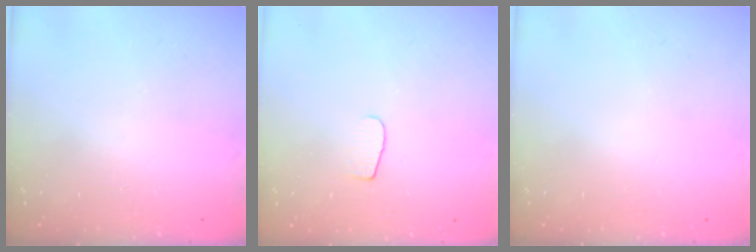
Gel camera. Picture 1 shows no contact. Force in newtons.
{"total": 4.8, "press": 4.8, "slide": 0.6}
{"total": 0.0}